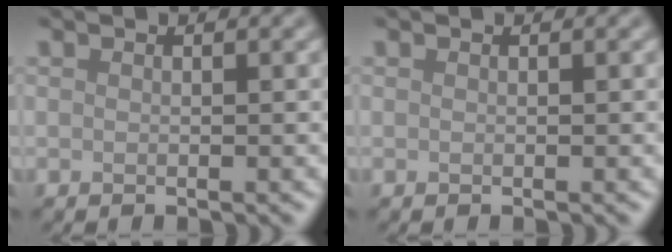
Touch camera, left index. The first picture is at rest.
{"total": 0.0}